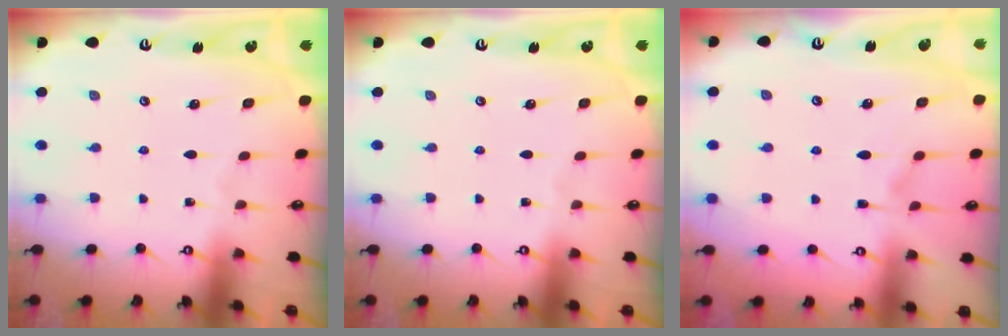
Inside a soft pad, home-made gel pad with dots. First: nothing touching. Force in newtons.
{"total": 0.0}
{"total": 1.3, "press": 0.3, "slide": 1.3}